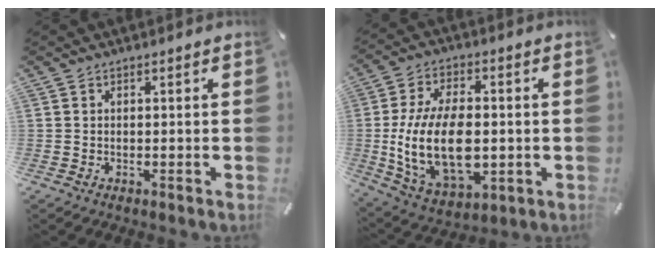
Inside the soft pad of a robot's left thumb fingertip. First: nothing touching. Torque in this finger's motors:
{"motor_torque": [2.46, 2.54, 1.45, 0.03, 0.86]}